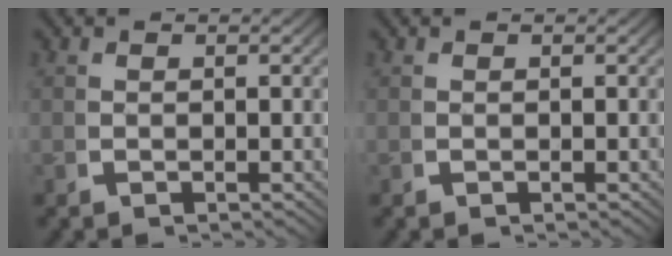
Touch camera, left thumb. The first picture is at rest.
{"total": 0.0}